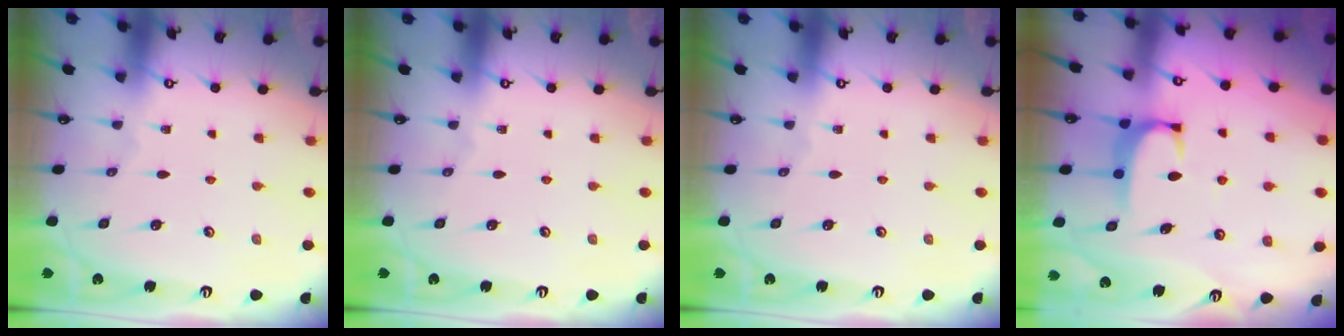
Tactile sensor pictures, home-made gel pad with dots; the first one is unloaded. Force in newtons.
{"total": 0.0}
{"total": 0.0}
{"total": 2.0, "press": 1.9, "slide": 0.6}